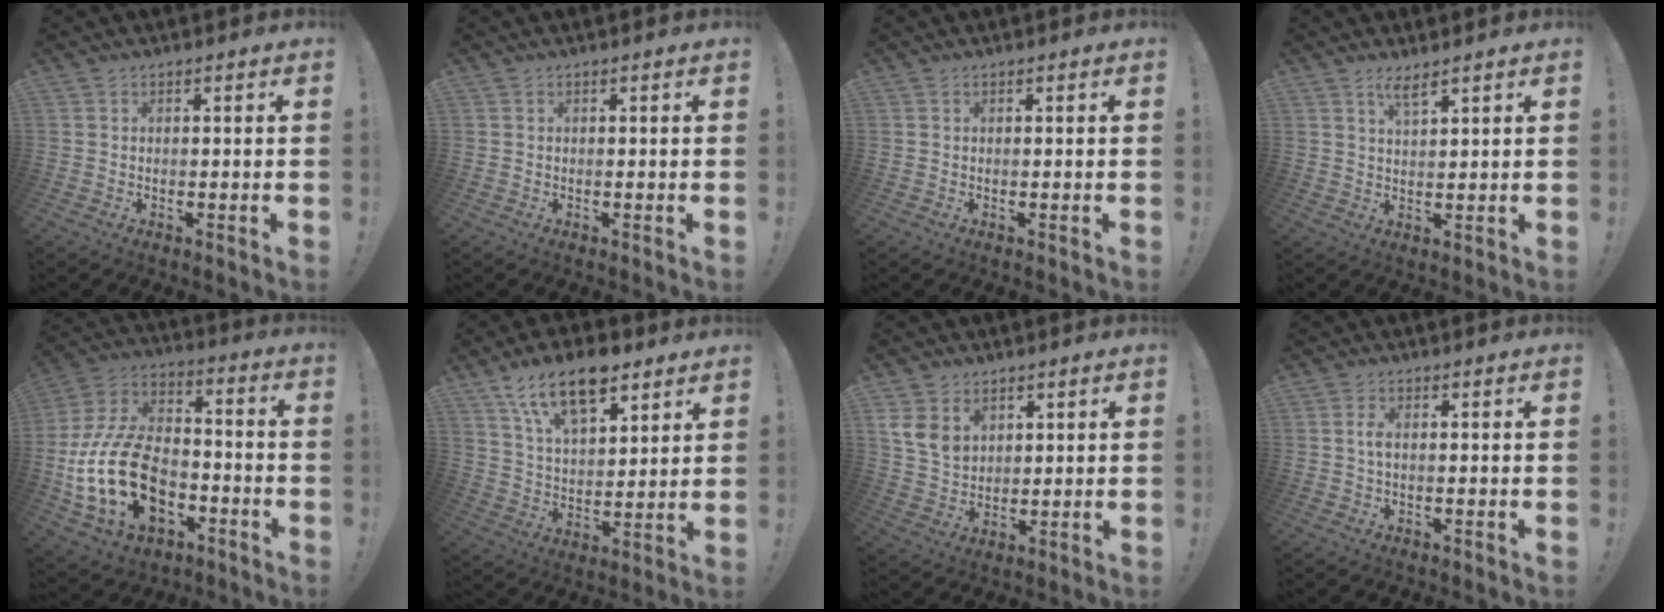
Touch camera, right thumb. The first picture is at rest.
{"total": 0.0}
{"total": 0.0}
{"total": 4.3, "force": [3.3, 0.6, 2.7], "torque": [-0.045, -0.019, 0.054]}
{"total": 23.4, "force": [-6.5, 15.0, 16.7], "torque": [-0.320, 0.038, -0.098]}
{"total": 15.4, "force": [9.8, 7.6, 9.0], "torque": [-0.158, -0.045, 0.176]}
{"total": 9.5, "force": [4.9, 6.8, 4.4], "torque": [-0.078, -0.021, 0.095]}
{"total": 2.2, "force": [-0.1, 0.5, 2.2], "torque": [-0.046, 0.005, -0.003]}